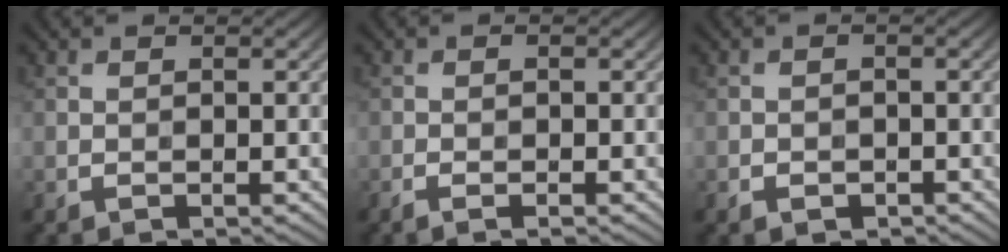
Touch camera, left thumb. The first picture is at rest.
{"total": 1.5, "force": [-0.8, 0.2, 1.2], "torque": [-0.022, 0.002, -0.016]}
{"total": 1.5, "force": [-0.9, 1.0, 0.6], "torque": [-0.010, -0.003, -0.018]}